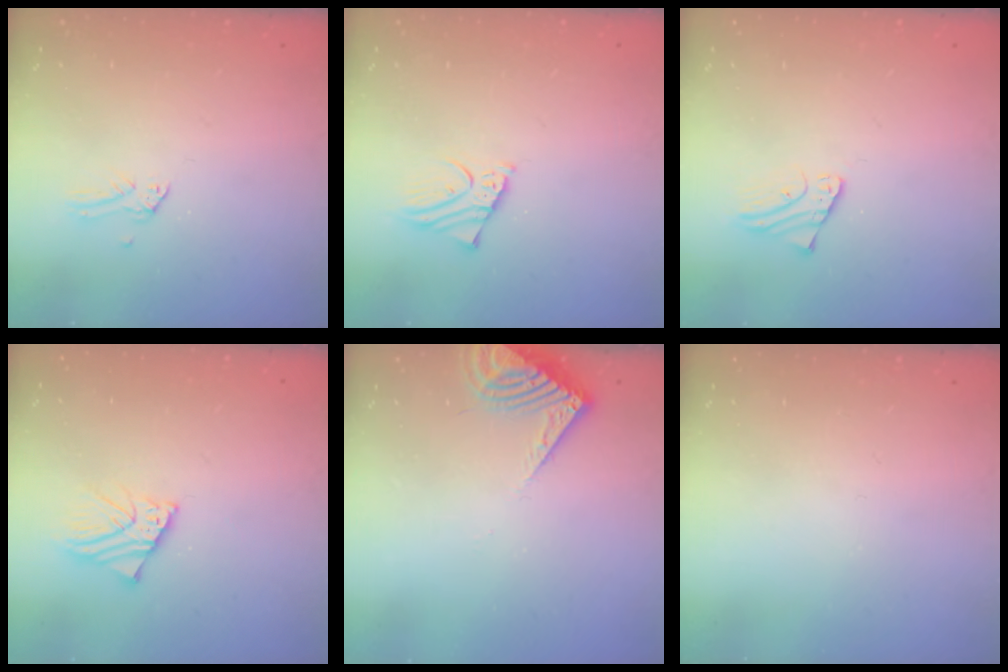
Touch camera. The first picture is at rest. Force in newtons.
{"total": 2.2, "press": 2.2, "slide": 0.1}
{"total": 1.3, "press": 1.3, "slide": 0.1}
{"total": 5.6, "press": 5.6, "slide": 0.6}
{"total": 7.6, "press": 7.5, "slide": 1.1}
{"total": 0.0}